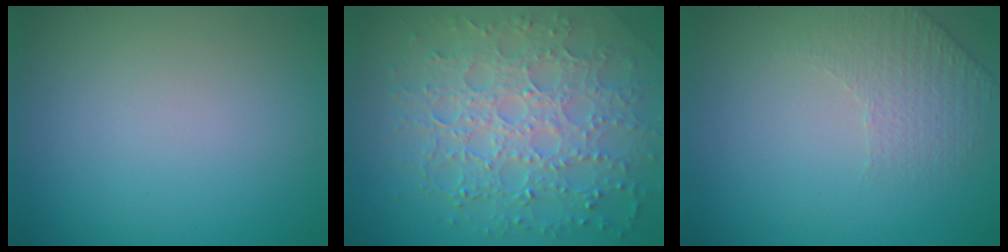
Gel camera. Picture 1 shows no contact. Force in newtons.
{"total": 7.3, "press": 5.2, "slide": 5.0}
{"total": 1.7, "press": 1.3, "slide": 1.1}